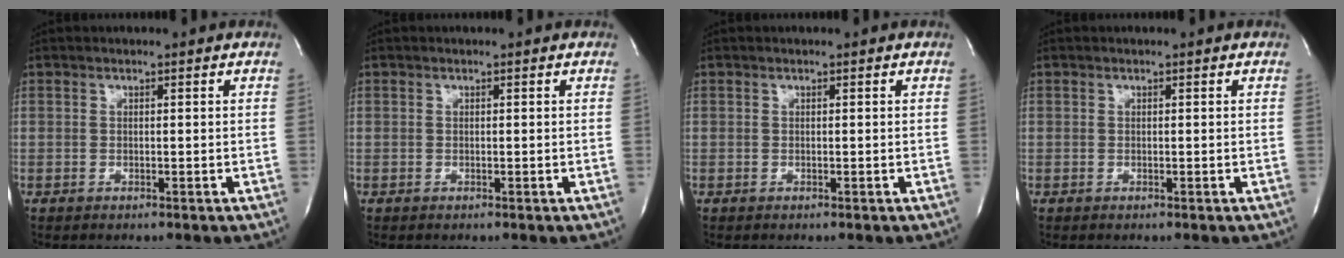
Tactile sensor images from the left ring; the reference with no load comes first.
{"total": 0.0}
{"total": 0.0}
{"total": 0.0}